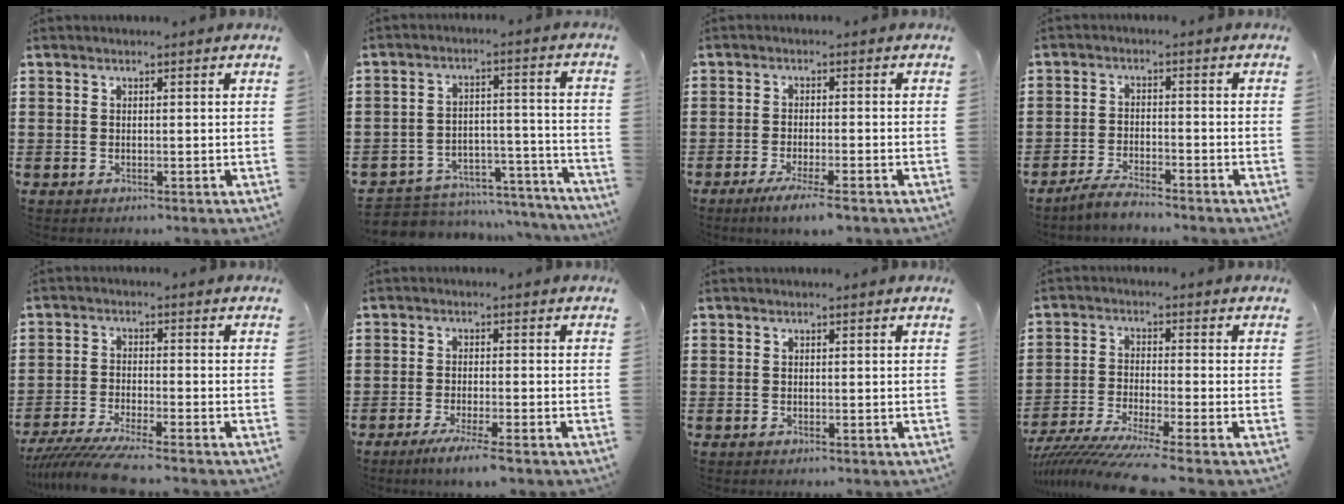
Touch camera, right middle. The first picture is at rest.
{"total": 5.3, "force": [-5.2, 1.2, 0.4], "torque": [-0.017, 0.013, -0.106]}
{"total": 3.6, "force": [-2.6, -0.1, 2.5], "torque": [-0.048, -0.010, -0.046]}
{"total": 3.3, "force": [-3.1, 0.3, 1.1], "torque": [-0.029, 0.005, -0.066]}
{"total": 5.8, "force": [-5.1, -0.3, 2.7], "torque": [-0.070, -0.024, -0.102]}
{"total": 3.3, "force": [-2.5, -0.3, 2.2], "torque": [-0.043, -0.009, -0.044]}
{"total": 0.0}
{"total": 6.0, "force": [-5.3, -0.6, 2.7], "torque": [-0.064, -0.024, -0.107]}